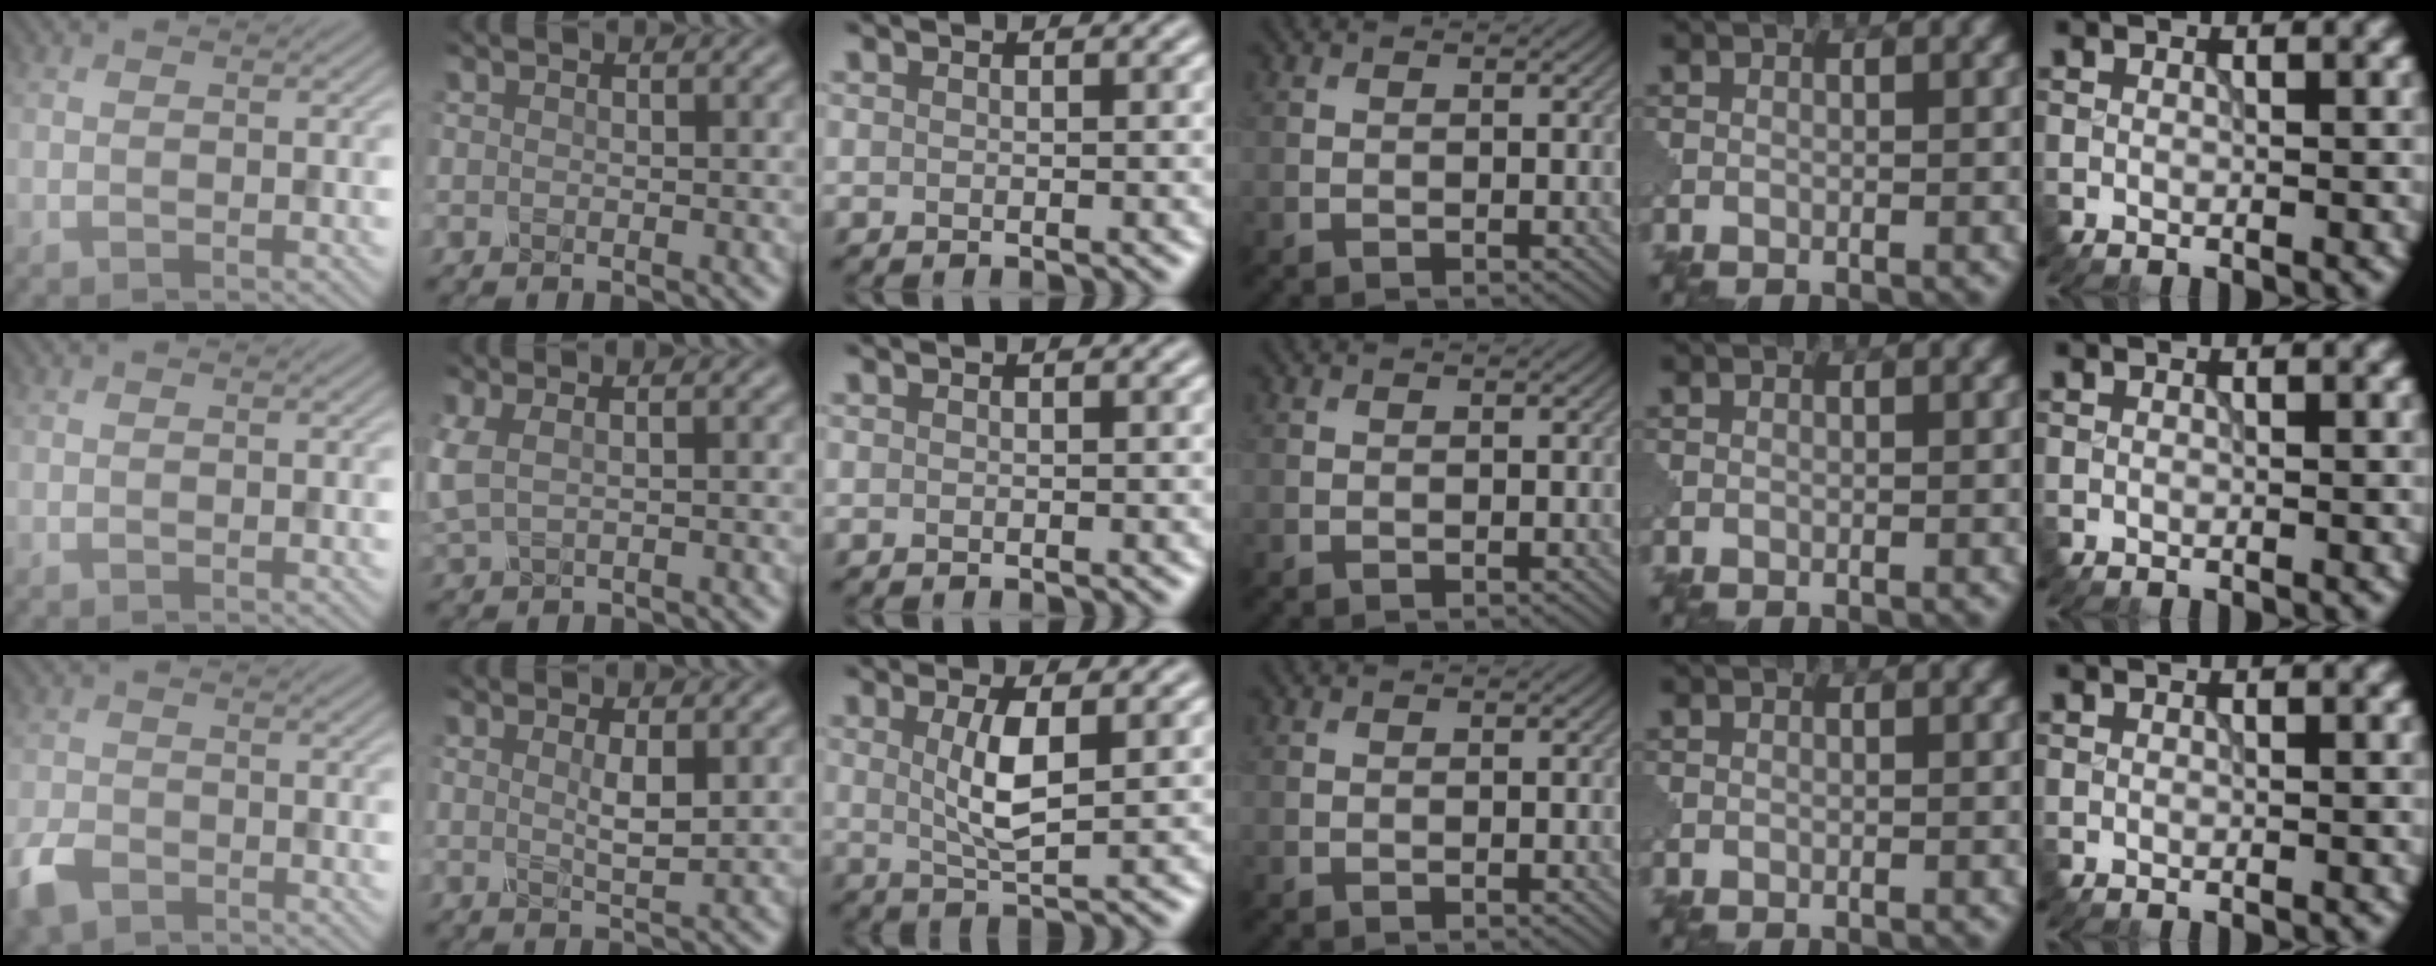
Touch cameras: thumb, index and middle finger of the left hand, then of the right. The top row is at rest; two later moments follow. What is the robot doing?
{"motion": "squeeze", "object": "clothespin"}